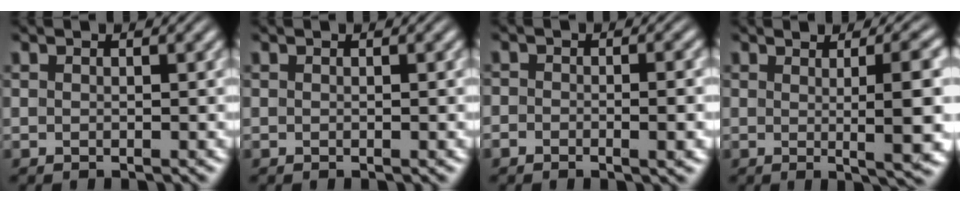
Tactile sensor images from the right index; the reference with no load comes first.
{"total": 0.0}
{"total": 1.5, "force": [-0.9, 0.8, 1.0], "torque": [-0.017, 0.002, -0.020]}
{"total": 6.1, "force": [0.4, 0.7, 6.0], "torque": [-0.072, 0.002, 0.005]}